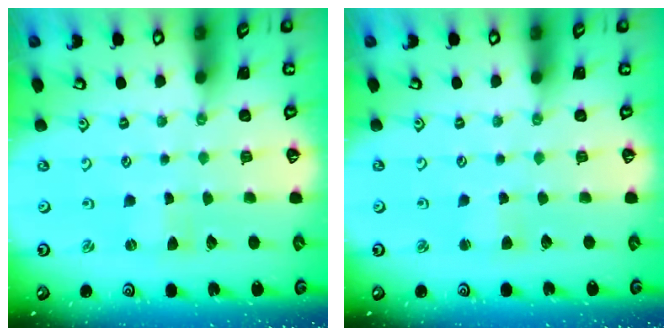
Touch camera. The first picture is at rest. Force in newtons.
{"total": 2.8, "press": 2.8, "slide": 0.3}